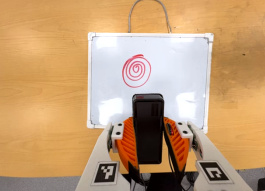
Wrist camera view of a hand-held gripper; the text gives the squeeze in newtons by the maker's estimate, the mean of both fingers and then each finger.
{"total": 4.1, "left": 3.0, "right": 5.2}